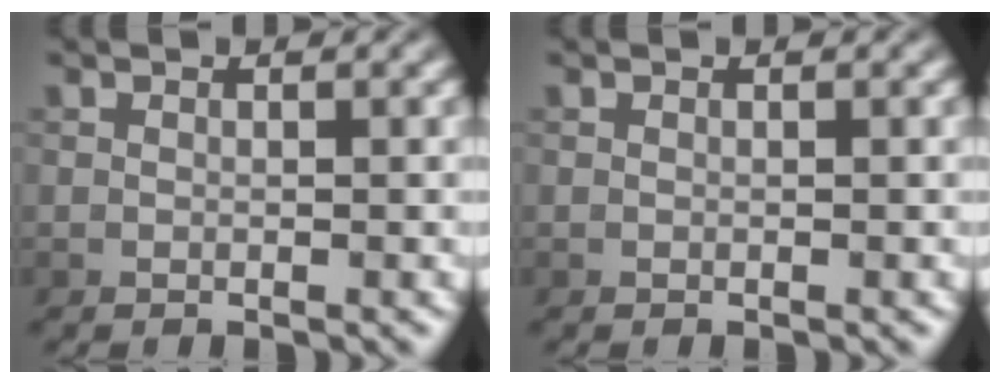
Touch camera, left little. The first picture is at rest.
{"total": 0.0}